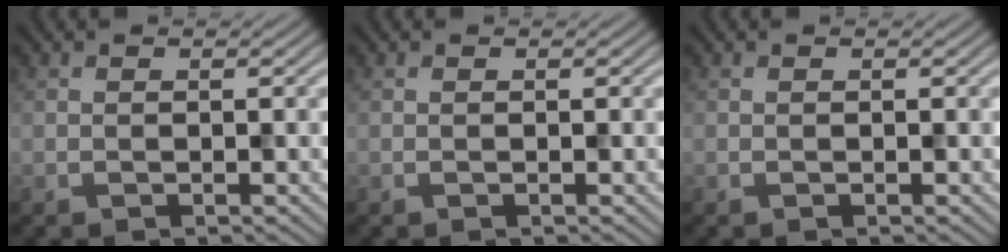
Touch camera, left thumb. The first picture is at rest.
{"total": 0.0}
{"total": 0.0}